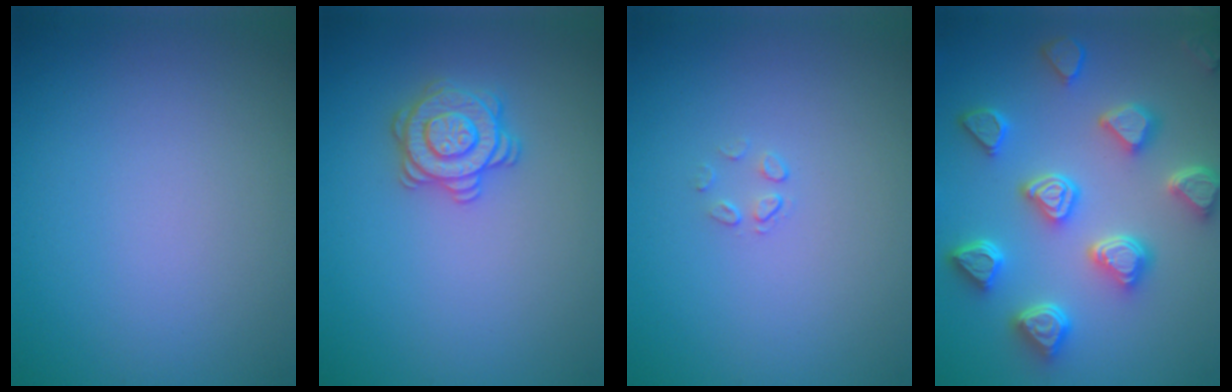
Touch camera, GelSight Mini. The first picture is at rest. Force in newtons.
{"total": 2.9, "press": 2.9, "slide": 0.1}
{"total": 0.7, "press": 0.4, "slide": 0.6}
{"total": 7.0, "press": 6.0, "slide": 3.6}